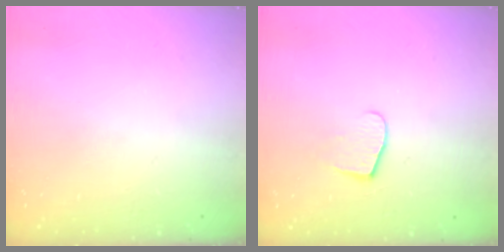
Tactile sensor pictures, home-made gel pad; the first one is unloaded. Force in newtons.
{"total": 5.4, "press": 5.4, "slide": 0.5}